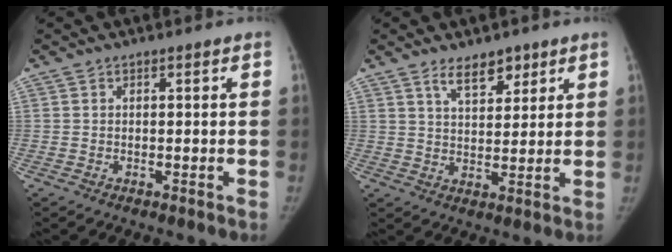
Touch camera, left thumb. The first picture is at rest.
{"total": 6.2, "force": [4.2, 3.2, 3.3], "torque": [-0.025, -0.031, 0.073]}